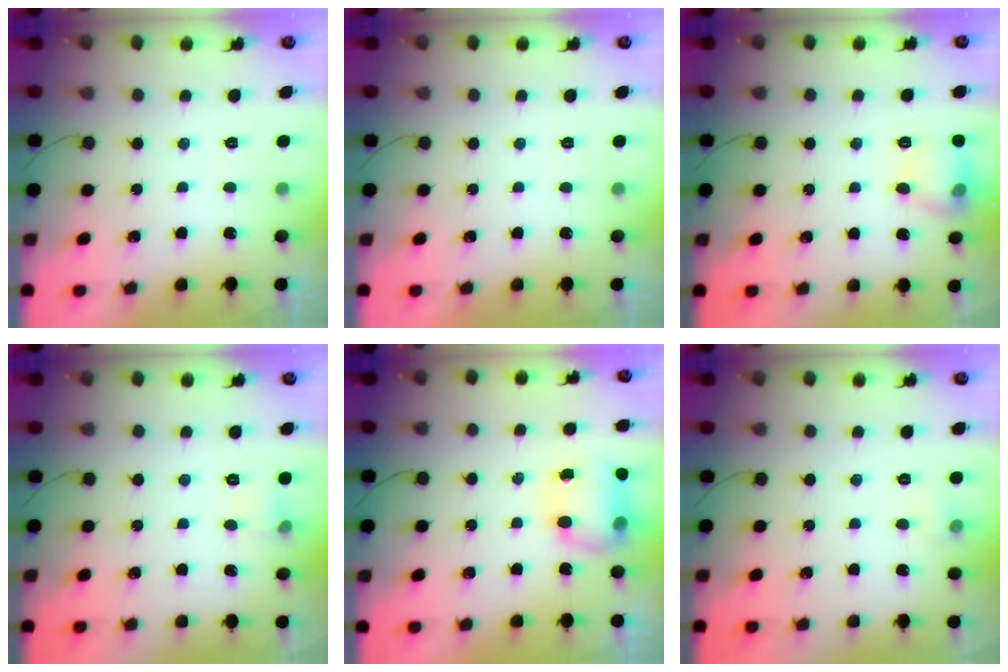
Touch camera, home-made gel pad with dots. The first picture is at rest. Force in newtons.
{"total": 0.0}
{"total": 10.0, "press": 10.0, "slide": 0.7}
{"total": 3.9, "press": 3.8, "slide": 1.2}
{"total": 8.0, "press": 8.0, "slide": 0.5}
{"total": 3.5, "press": 3.4, "slide": 1.0}